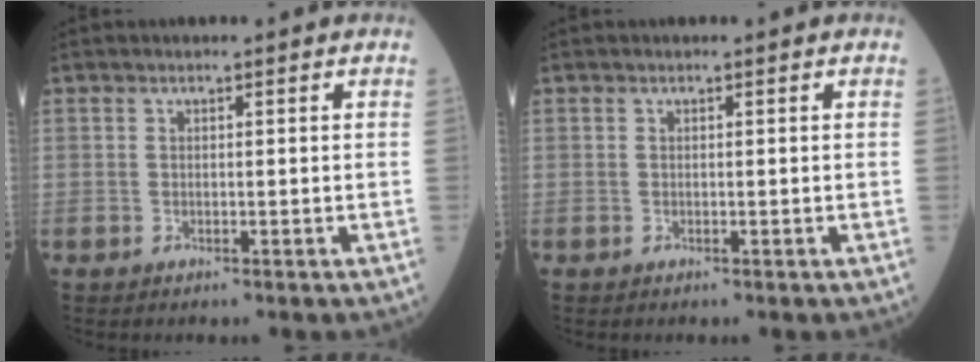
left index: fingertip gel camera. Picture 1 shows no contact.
{"total": 0.0}